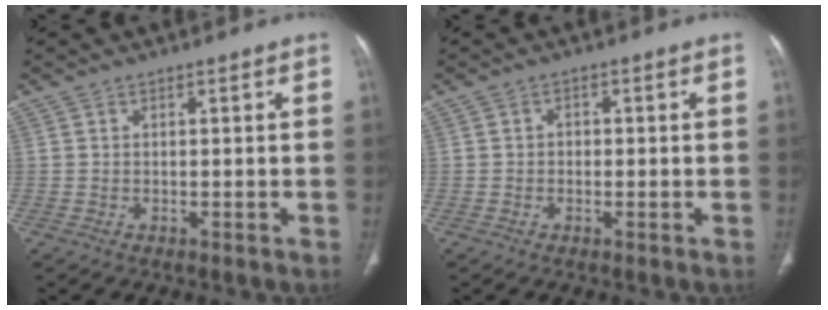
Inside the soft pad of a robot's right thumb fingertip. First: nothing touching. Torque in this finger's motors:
{"motor_torque": [-0.07, 0.05, -0.04, 0.14, 0.03]}